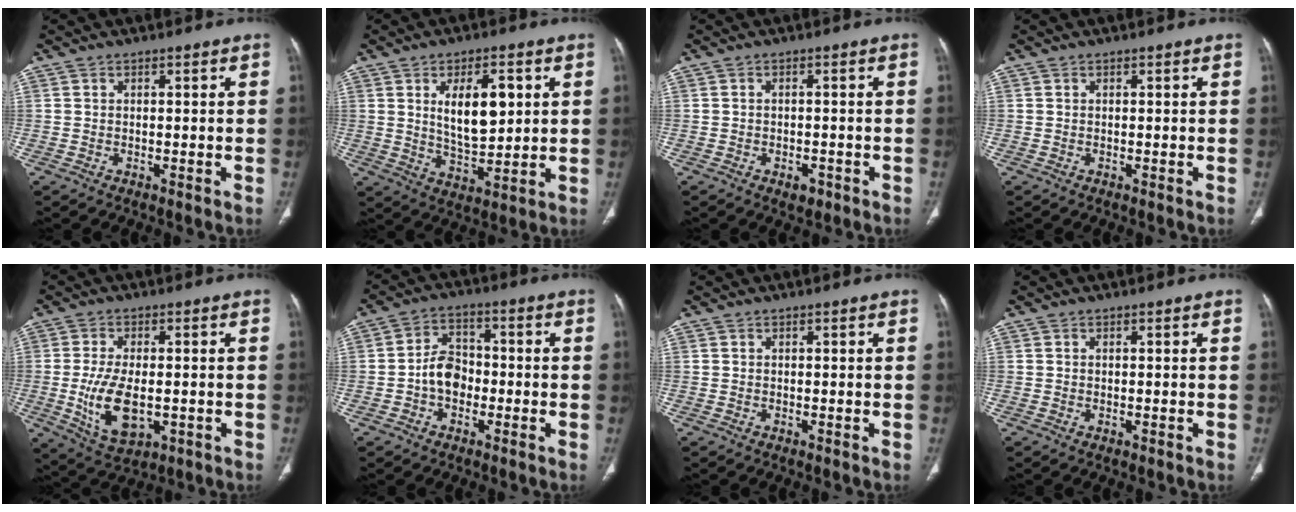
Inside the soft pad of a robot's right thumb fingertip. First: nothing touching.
{"total": 11.3, "force": [3.1, 5.2, 9.5], "torque": [-0.138, -0.017, 0.060]}
{"total": 2.4, "force": [-1.3, 1.4, 1.4], "torque": [-0.015, 0.005, -0.013]}
{"total": 0.0}
{"total": 10.8, "force": [-1.8, 5.6, 9.0], "torque": [-0.168, -0.011, -0.020]}
{"total": 6.7, "force": [-1.6, 5.0, 4.1], "torque": [-0.052, 0.026, -0.040]}
{"total": 0.0}
{"total": 0.0}